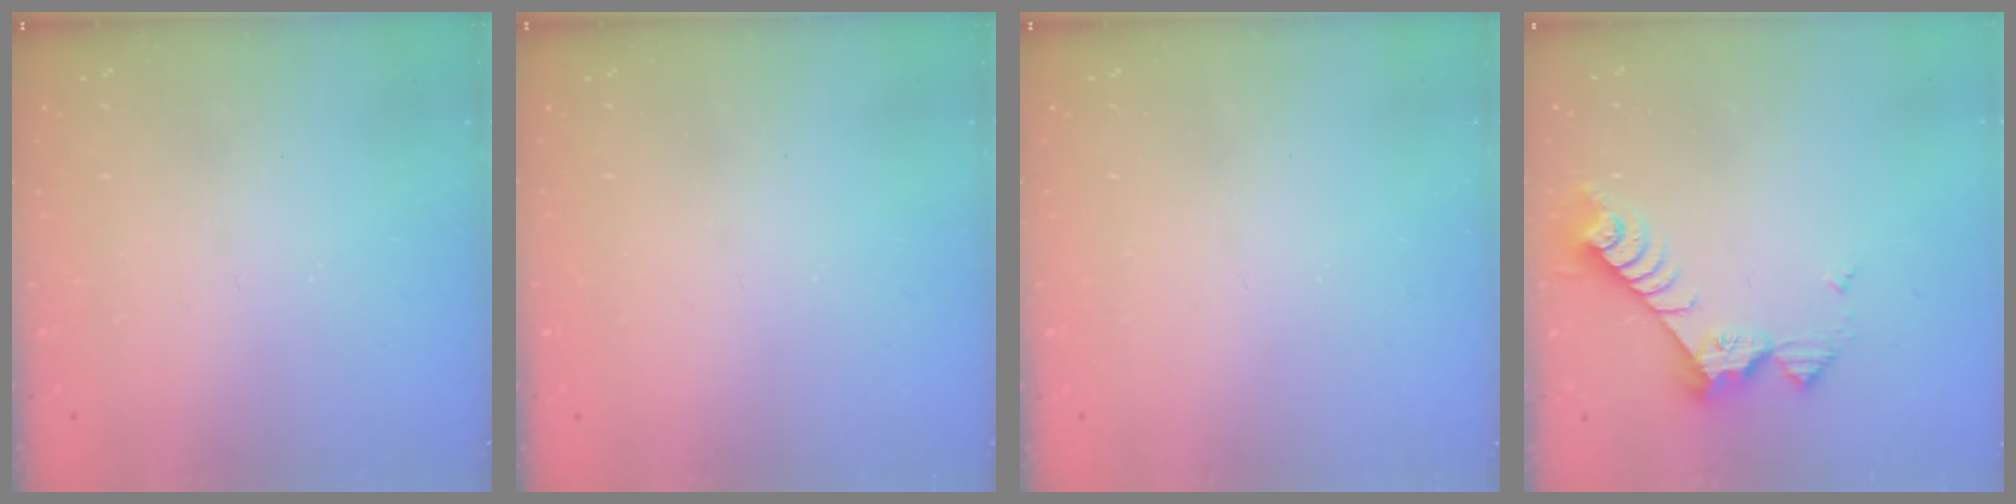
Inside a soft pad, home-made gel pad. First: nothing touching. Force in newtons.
{"total": 0.0}
{"total": 0.0}
{"total": 8.6, "press": 8.5, "slide": 0.8}